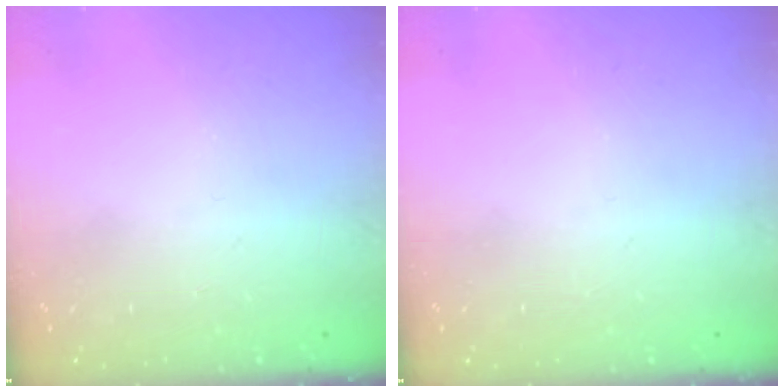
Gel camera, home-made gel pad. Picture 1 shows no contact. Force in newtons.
{"total": 0.0}